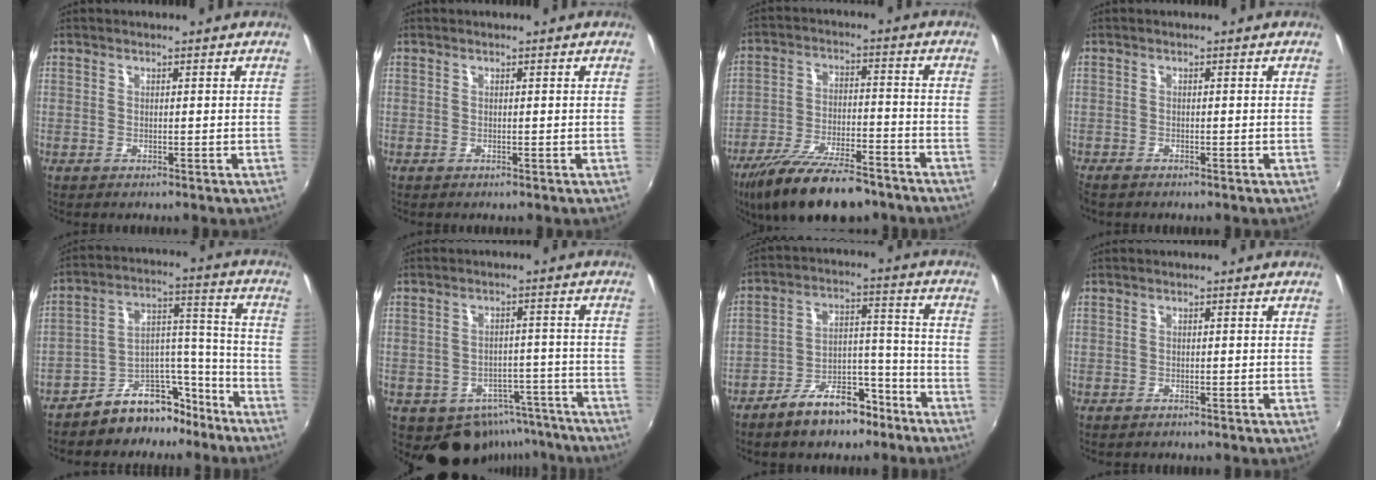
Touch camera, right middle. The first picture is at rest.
{"total": 0.0}
{"total": 17.3, "force": [-13.7, 4.4, 9.5], "torque": [-0.186, -0.036, -0.224]}
{"total": 1.5, "force": [-1.4, 0.5, 0.4], "torque": [-0.012, -0.008, -0.028]}
{"total": 11.0, "force": [-9.1, 5.2, 3.2], "torque": [-0.033, 0.066, -0.136]}
{"total": 11.4, "force": [-8.6, 6.8, 3.1], "torque": [-0.055, 0.015, -0.086]}
{"total": 10.7, "force": [-8.0, 4.5, 5.5], "torque": [-0.089, 0.033, -0.116]}
{"total": 0.9, "force": [-0.6, -0.6, -0.2], "torque": [0.002, -0.005, -0.011]}